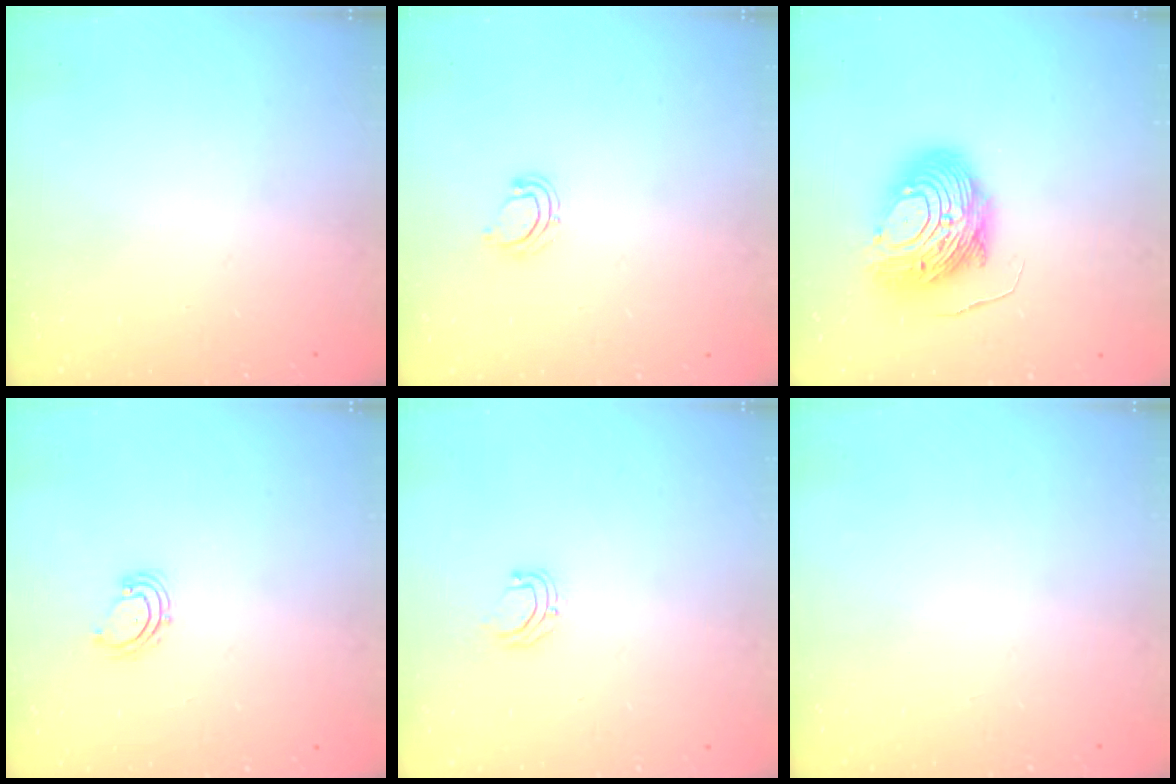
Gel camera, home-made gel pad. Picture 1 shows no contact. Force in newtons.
{"total": 5.0, "press": 4.9, "slide": 1.0}
{"total": 11.6, "press": 11.6, "slide": 0.9}
{"total": 3.3, "press": 3.3, "slide": 0.3}
{"total": 4.8, "press": 4.8, "slide": 0.3}
{"total": 0.0}